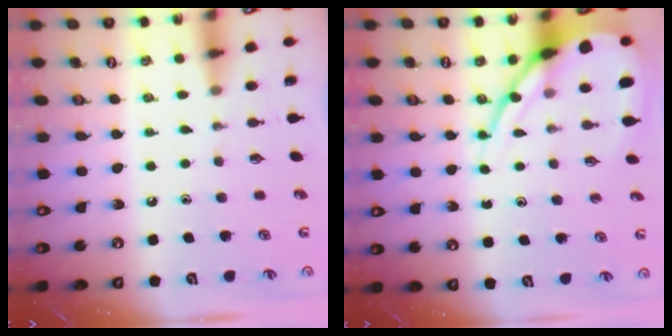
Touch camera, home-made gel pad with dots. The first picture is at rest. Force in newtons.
{"total": 12.2, "press": 12.1, "slide": 1.5}